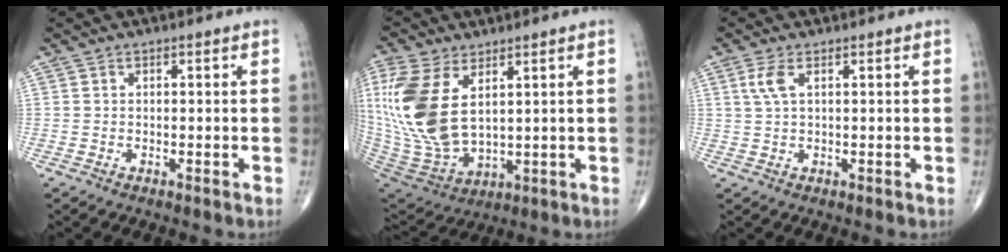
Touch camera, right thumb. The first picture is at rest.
{"total": 19.1, "force": [4.9, 10.7, 15.0], "torque": [-0.337, -0.026, 0.109]}
{"total": 3.0, "force": [1.1, 1.0, 2.6], "torque": [-0.071, 0.008, 0.028]}